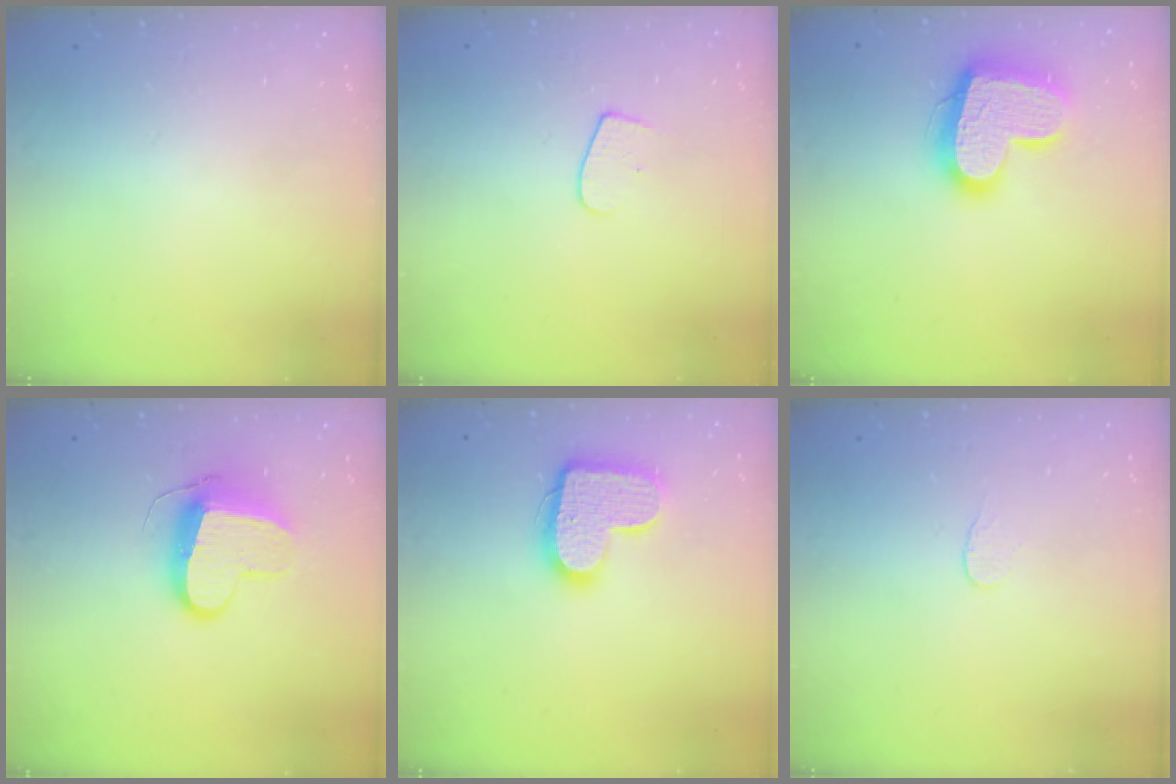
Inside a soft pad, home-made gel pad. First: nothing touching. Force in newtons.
{"total": 5.0, "press": 5.0, "slide": 0.4}
{"total": 18.3, "press": 18.2, "slide": 1.7}
{"total": 11.7, "press": 11.7, "slide": 0.9}
{"total": 14.9, "press": 14.9, "slide": 1.0}
{"total": 3.3, "press": 3.3, "slide": 0.4}